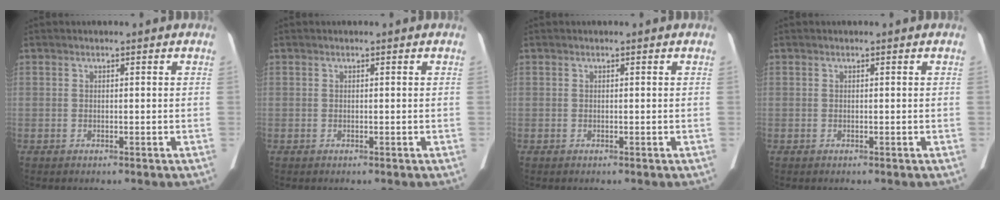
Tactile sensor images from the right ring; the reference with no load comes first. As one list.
[{"total": 0.0}, {"total": 0.0}, {"total": 0.0}]